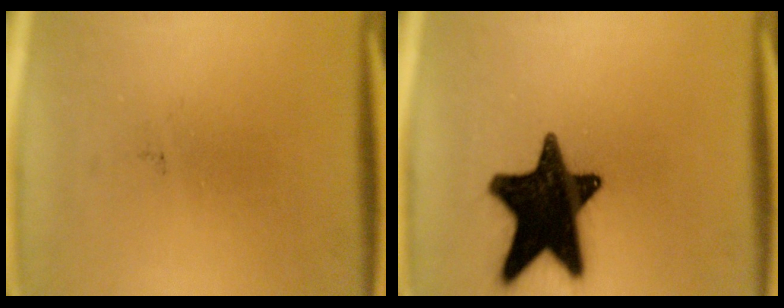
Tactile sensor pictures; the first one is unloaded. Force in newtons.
{"total": 18.8}